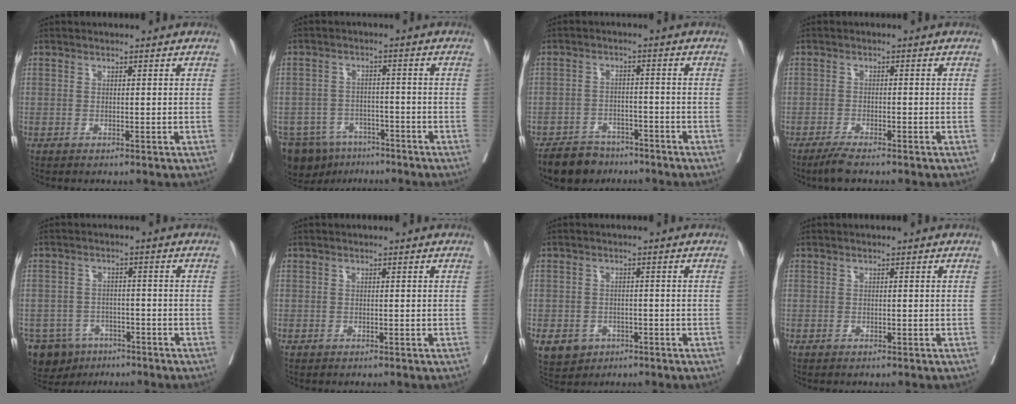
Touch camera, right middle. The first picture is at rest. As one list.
[{"total": 10.9, "force": [-8.1, 6.6, 3.1], "torque": [-0.071, 0.002, -0.114]}, {"total": 6.9, "force": [-5.8, 3.5, 1.4], "torque": [-0.024, -0.004, -0.097]}, {"total": 2.9, "force": [-2.4, 0.2, 1.6], "torque": [-0.036, -0.008, -0.046]}, {"total": 8.9, "force": [-6.2, 6.1, 2.1], "torque": [-0.045, 0.000, -0.089]}, {"total": 0.0}, {"total": 10.6, "force": [-4.6, 8.9, 3.7], "torque": [-0.101, -0.004, -0.059]}, {"total": 0.0}]